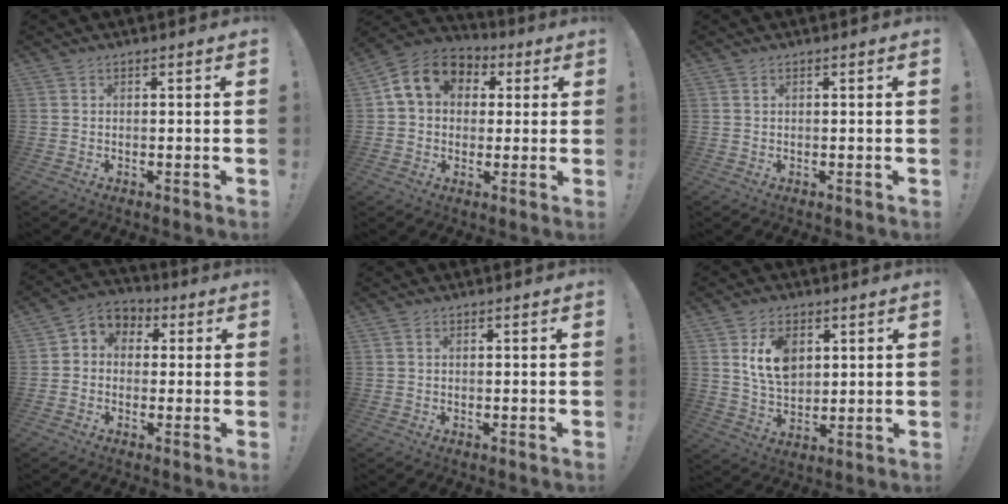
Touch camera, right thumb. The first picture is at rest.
{"total": 12.7, "force": [3.8, 10.1, 6.7], "torque": [-0.092, -0.003, 0.075]}
{"total": 0.0}
{"total": 5.5, "force": [-0.6, 5.2, 1.9], "torque": [-0.019, 0.006, -0.006]}
{"total": 0.6, "force": [0.1, 0.4, 0.5], "torque": [-0.012, 0.003, 0.002]}
{"total": 11.1, "force": [4.0, 7.6, 7.1], "torque": [-0.111, -0.009, 0.074]}